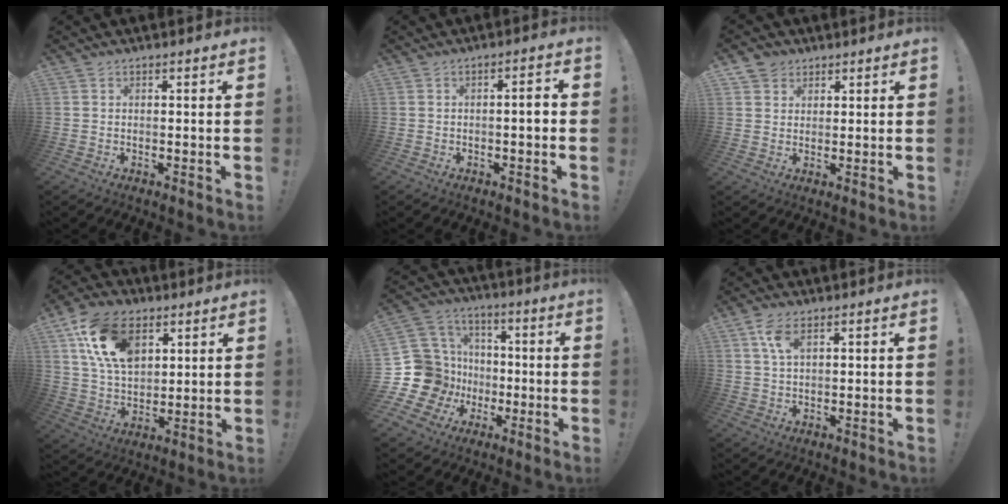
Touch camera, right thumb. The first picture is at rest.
{"total": 3.3, "force": [-0.8, 0.3, 3.2], "torque": [-0.064, 0.008, -0.016]}
{"total": 4.0, "force": [2.5, 3.1, 0.3], "torque": [0.002, -0.013, 0.045]}
{"total": 17.9, "force": [8.0, 11.4, 11.2], "torque": [-0.209, -0.023, 0.152]}
{"total": 20.4, "force": [-1.6, 18.1, 9.3], "torque": [-0.189, 0.006, 0.015]}
{"total": 5.6, "force": [2.6, 2.6, 4.2], "torque": [-0.076, -0.004, 0.048]}